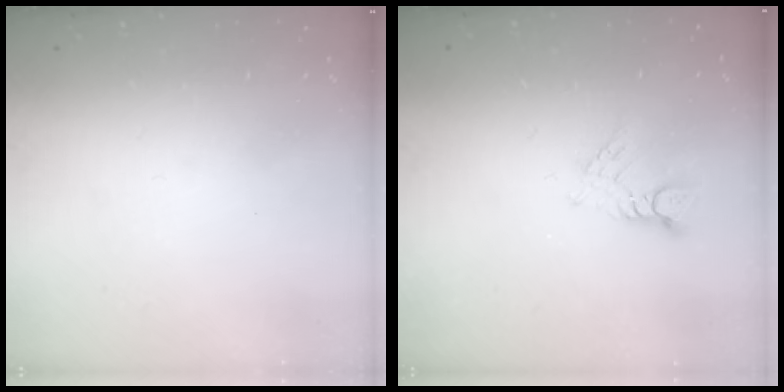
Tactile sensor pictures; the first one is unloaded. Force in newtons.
{"total": 3.8, "press": 3.8, "slide": 0.2}